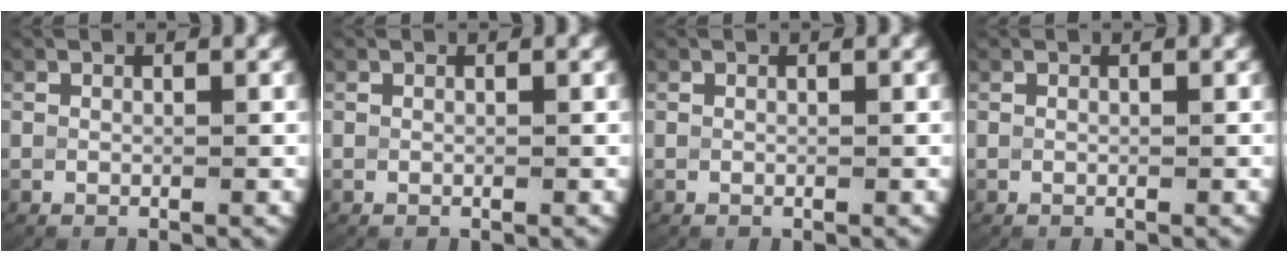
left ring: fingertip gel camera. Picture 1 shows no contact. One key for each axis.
{"total": 0.0}
{"total": 0.0}
{"total": 0.0}